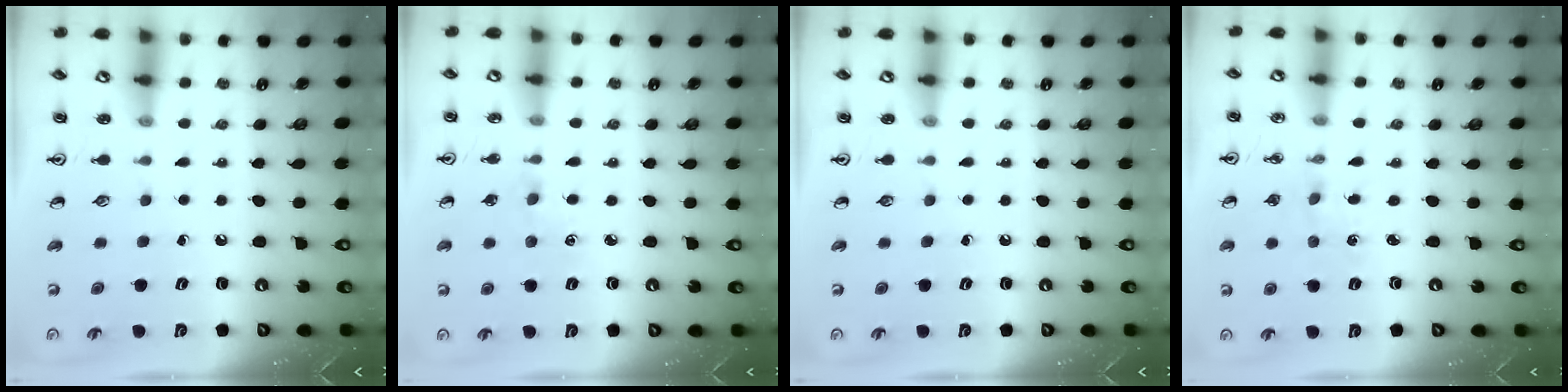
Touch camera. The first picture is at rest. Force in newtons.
{"total": 1.9, "press": 1.9, "slide": 0.3}
{"total": 0.0}
{"total": 0.0}